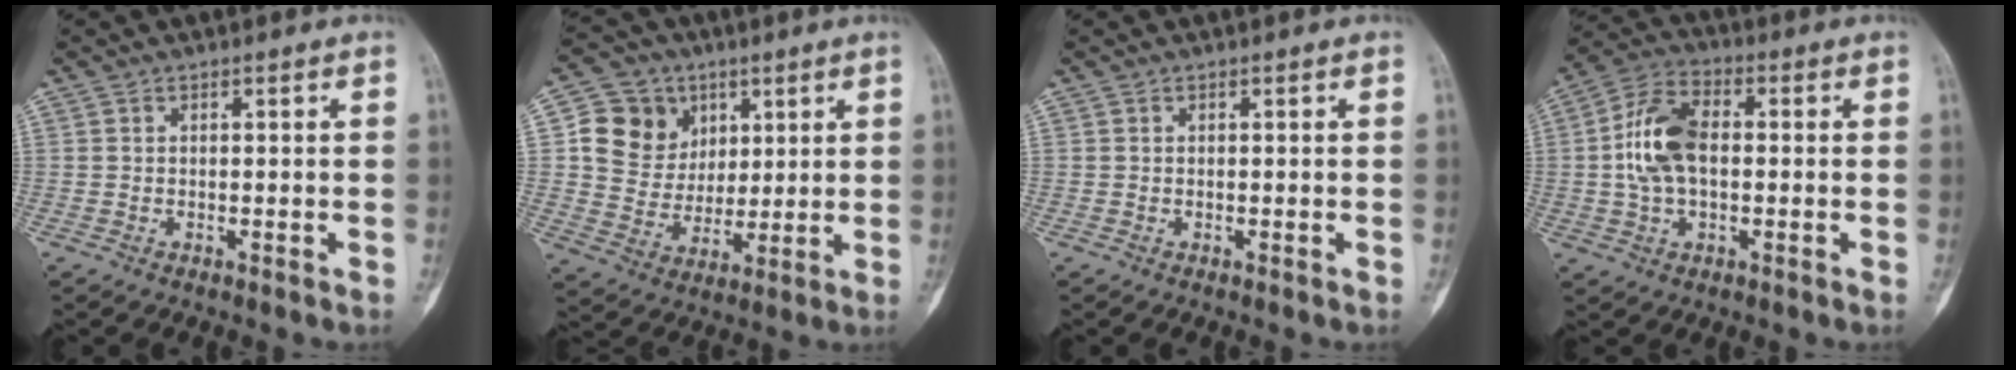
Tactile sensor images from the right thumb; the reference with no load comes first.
{"total": 12.1, "force": [4.1, 10.7, 4.1], "torque": [-0.031, -0.010, 0.078]}
{"total": 0.0}
{"total": 11.2, "force": [0.3, 6.6, 9.1], "torque": [-0.184, 0.024, 0.001]}